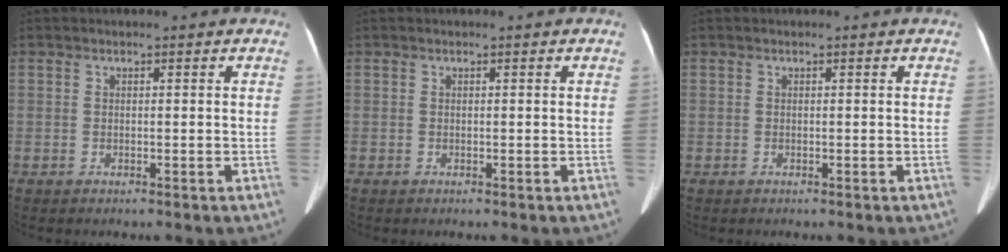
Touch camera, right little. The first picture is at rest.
{"total": 0.0}
{"total": 0.0}